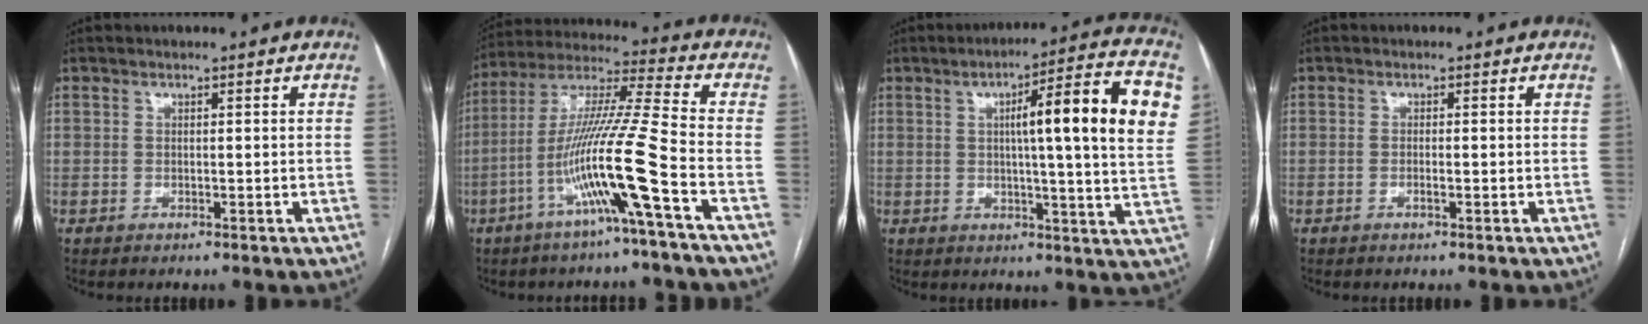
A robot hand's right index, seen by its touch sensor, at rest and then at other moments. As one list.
[{"total": 15.0, "force": [-6.1, -1.8, 13.6], "torque": [-0.267, -0.003, -0.118]}, {"total": 17.8, "force": [4.2, 0.3, 17.3], "torque": [-0.230, 0.018, 0.045]}, {"total": 0.8, "force": [-0.3, 0.0, 0.8], "torque": [-0.015, 0.002, -0.004]}]